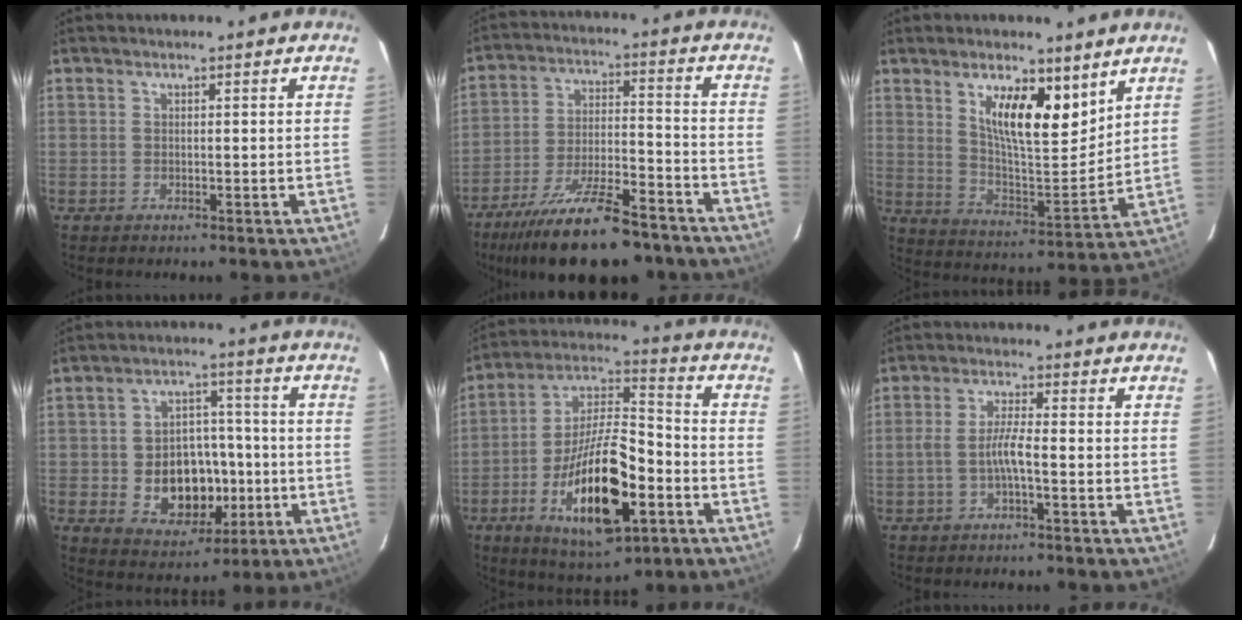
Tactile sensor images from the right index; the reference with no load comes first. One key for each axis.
{"total": 21.2, "fx": -16.8, "fy": 5.8, "fz": 11.5, "tx": -0.215, "ty": -0.025, "tz": -0.258}
{"total": 13.2, "fx": 7.4, "fy": 4.5, "fz": 10.1, "tx": -0.166, "ty": 0.000, "tz": 0.134}
{"total": 12.6, "fx": -2.9, "fy": 9.4, "fz": 8.0, "tx": -0.161, "ty": 0.016, "tz": -0.022}
{"total": 19.8, "fx": -7.6, "fy": 7.3, "fz": 16.7, "tx": -0.321, "ty": -0.008, "tz": -0.124}
{"total": 3.8, "fx": -1.7, "fy": 0.0, "fz": 3.4, "tx": -0.078, "ty": 0.007, "tz": -0.032}